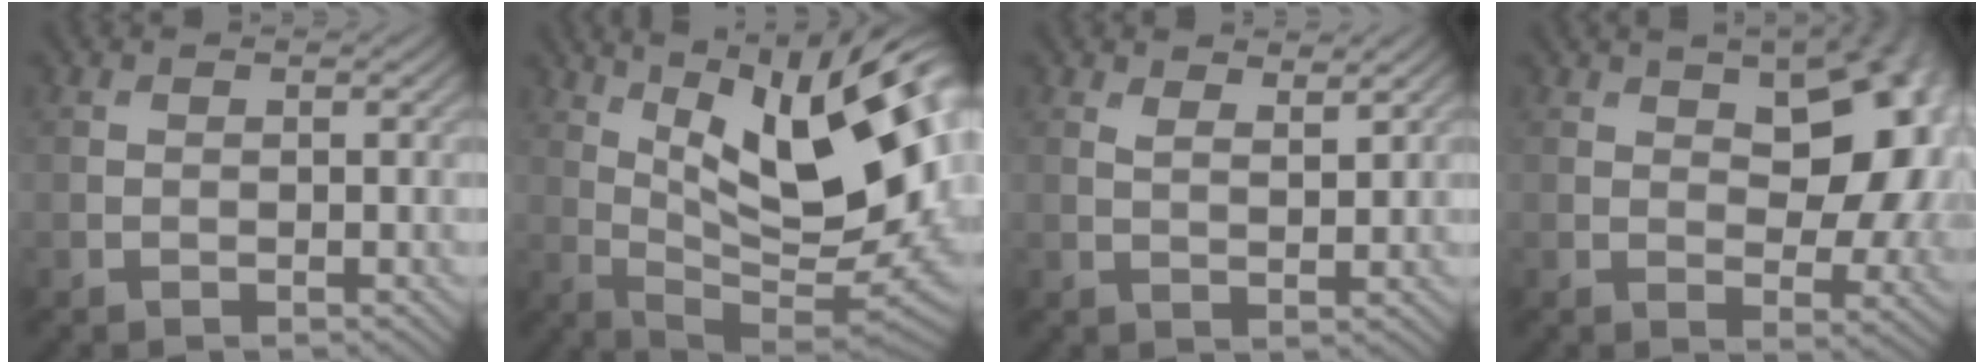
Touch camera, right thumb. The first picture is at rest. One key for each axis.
{"total": 19.2, "fx": 5.5, "fy": 7.9, "fz": 16.6, "tx": -0.246, "ty": 0.011, "tz": 0.090}
{"total": 2.3, "fx": 1.9, "fy": 0.5, "fz": 1.1, "tx": -0.010, "ty": -0.013, "tz": 0.035}
{"total": 13.6, "fx": 3.2, "fy": 7.4, "fz": 10.9, "tx": -0.124, "ty": 0.002, "tz": 0.046}